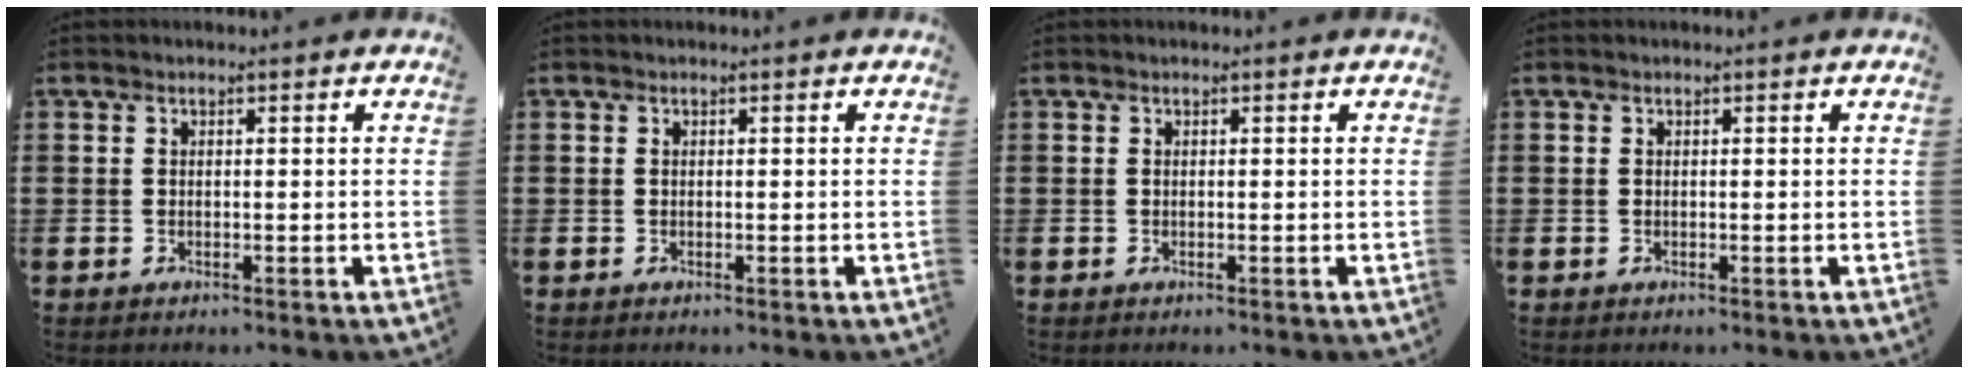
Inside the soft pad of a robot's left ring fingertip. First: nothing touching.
{"total": 0.0}
{"total": 0.0}
{"total": 0.0}